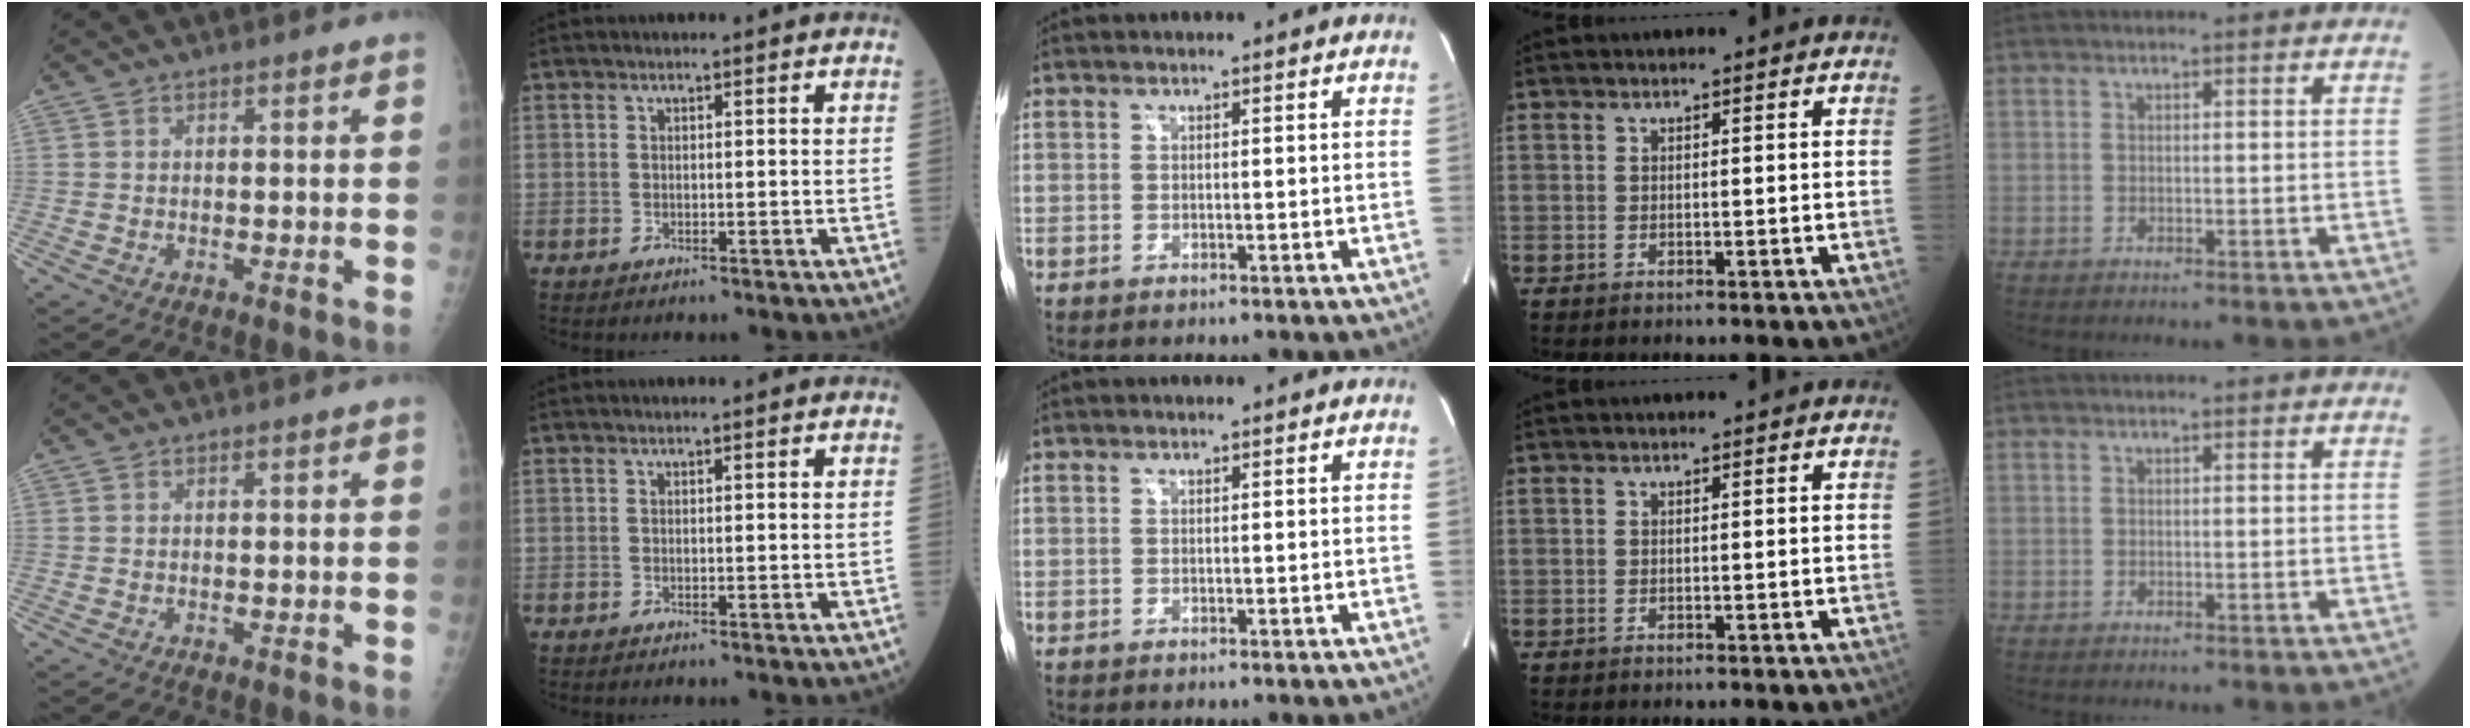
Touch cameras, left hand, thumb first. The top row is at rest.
{}